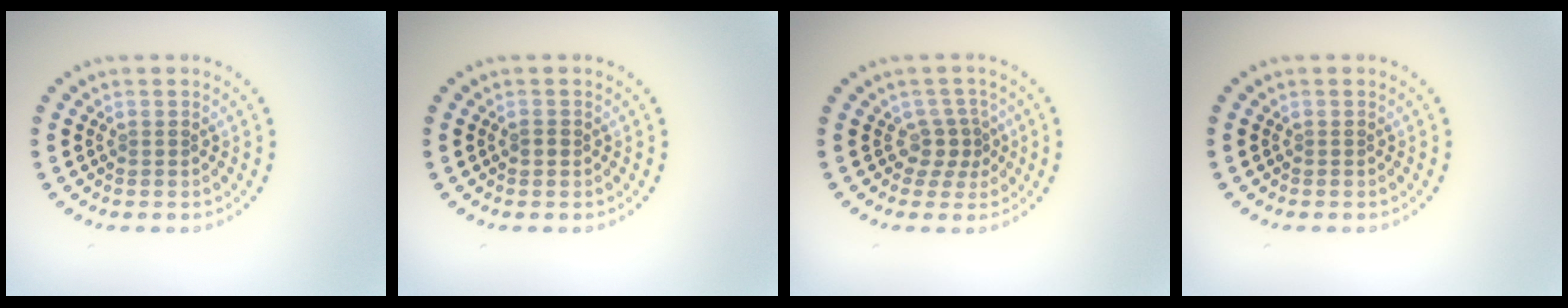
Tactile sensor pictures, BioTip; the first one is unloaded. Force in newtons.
{"total": 0.7, "press": 0.7, "slide": 0.2}
{"total": 2.2, "press": 1.5, "slide": 1.6}
{"total": 0.0}